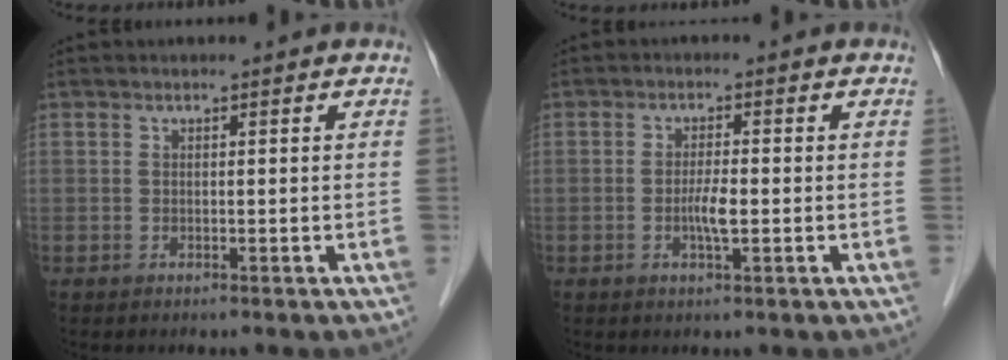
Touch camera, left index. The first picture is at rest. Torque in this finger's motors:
{"motor_torque": [0.56, 0.48, 0.07, 0.03]}